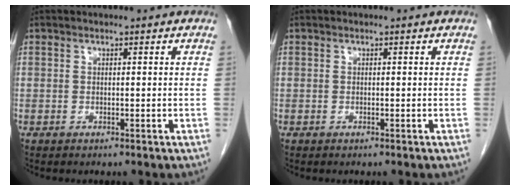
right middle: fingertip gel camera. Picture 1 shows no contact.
{"total": 0.0}